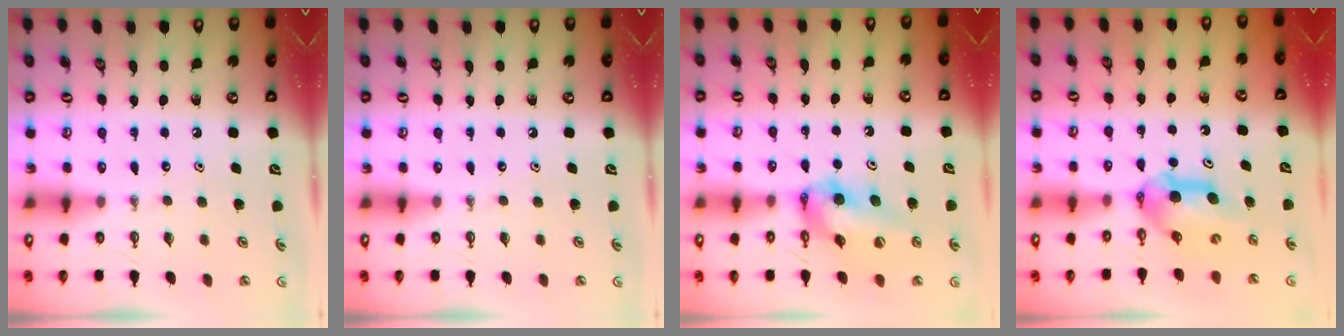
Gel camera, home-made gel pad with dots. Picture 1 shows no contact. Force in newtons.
{"total": 0.0}
{"total": 10.8, "press": 10.7, "slide": 1.5}
{"total": 6.3, "press": 6.1, "slide": 1.4}